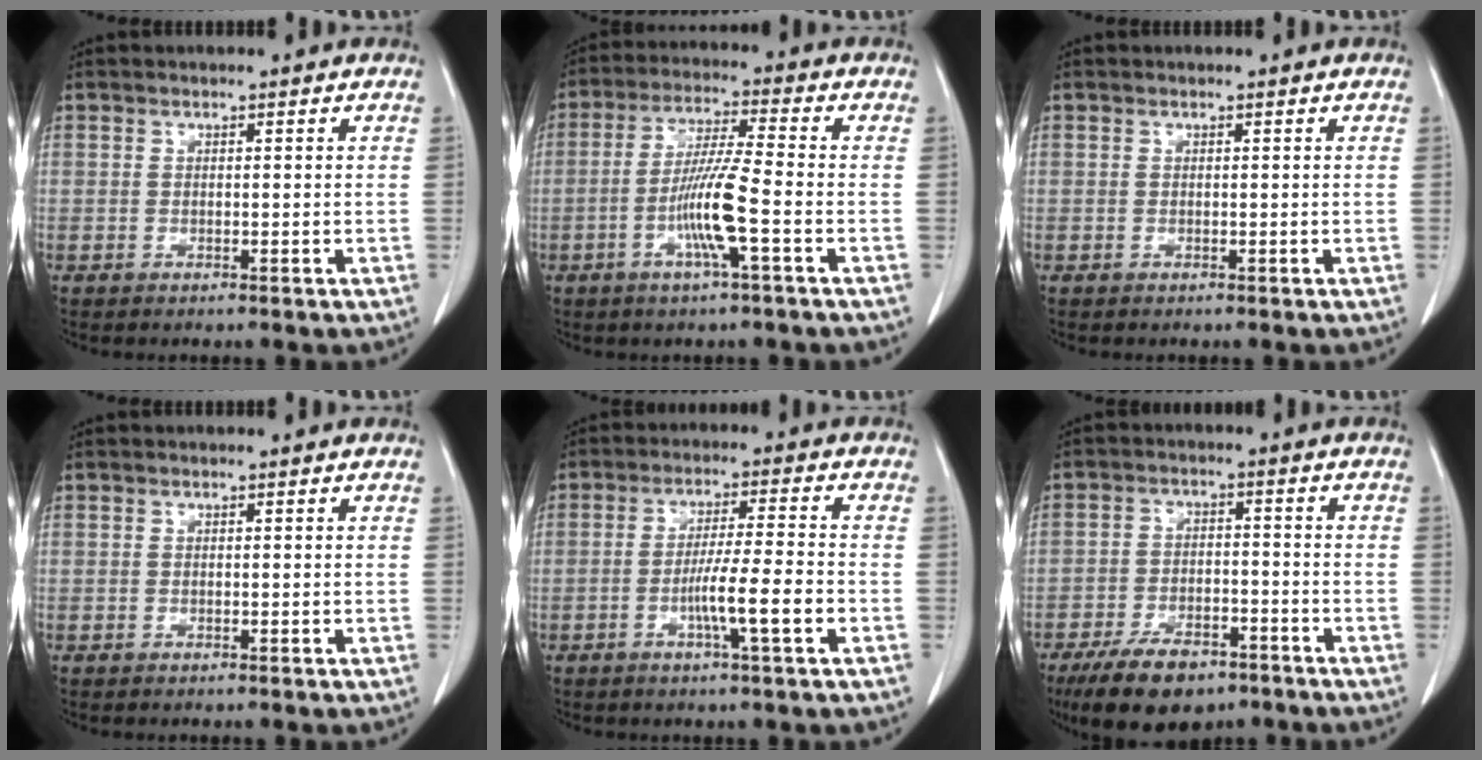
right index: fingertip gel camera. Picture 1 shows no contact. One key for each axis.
{"total": 8.9, "fx": -2.8, "fy": -0.4, "fz": 8.4, "tx": -0.165, "ty": -0.006, "tz": -0.056}
{"total": 0.0}
{"total": 0.0}
{"total": 7.5, "fx": -2.6, "fy": -0.4, "fz": 7.0, "tx": -0.121, "ty": -0.005, "tz": -0.047}
{"total": 10.3, "fx": -7.4, "fy": 4.5, "fz": 5.6, "tx": -0.097, "ty": -0.008, "tz": -0.124}